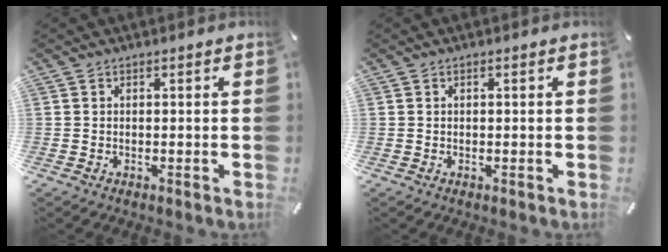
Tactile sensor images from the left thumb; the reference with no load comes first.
{"total": 0.0}